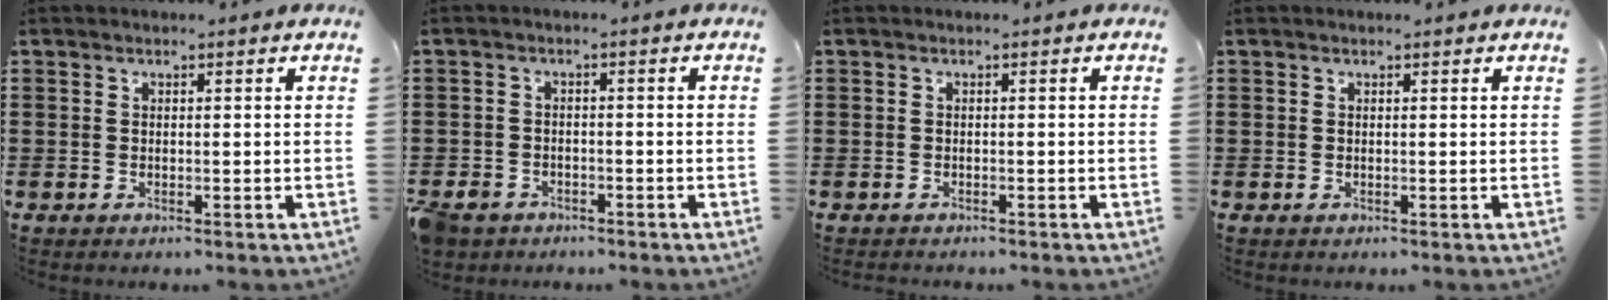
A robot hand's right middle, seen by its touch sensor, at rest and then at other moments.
{"total": 2.7, "force": [-2.4, 1.3, 0.4], "torque": [-0.028, -0.005, -0.055]}
{"total": 0.8, "force": [-0.7, 0.0, -0.2], "torque": [-0.004, 0.004, -0.016]}
{"total": 0.0}